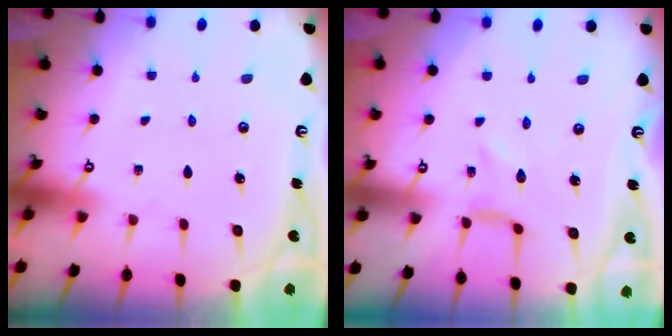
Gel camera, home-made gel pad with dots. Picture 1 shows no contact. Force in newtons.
{"total": 0.0}